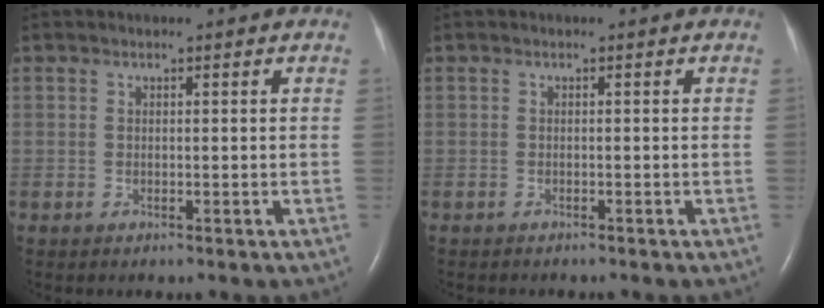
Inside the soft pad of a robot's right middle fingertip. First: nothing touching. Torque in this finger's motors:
{"motor_torque": [-0.08, -0.01, -0.01, 0.02]}